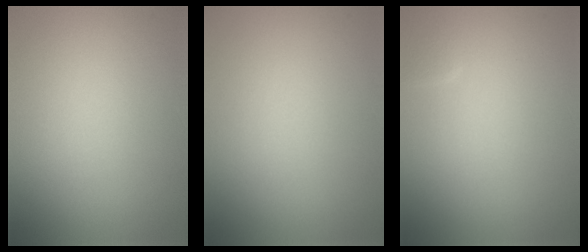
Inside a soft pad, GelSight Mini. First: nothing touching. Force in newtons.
{"total": 0.0}
{"total": 0.8, "press": 0.8, "slide": 0.0}